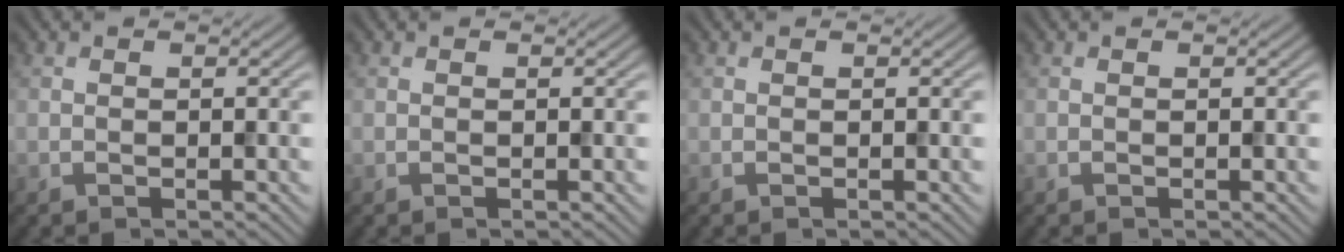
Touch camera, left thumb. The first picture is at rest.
{"total": 0.0}
{"total": 0.0}
{"total": 0.0}